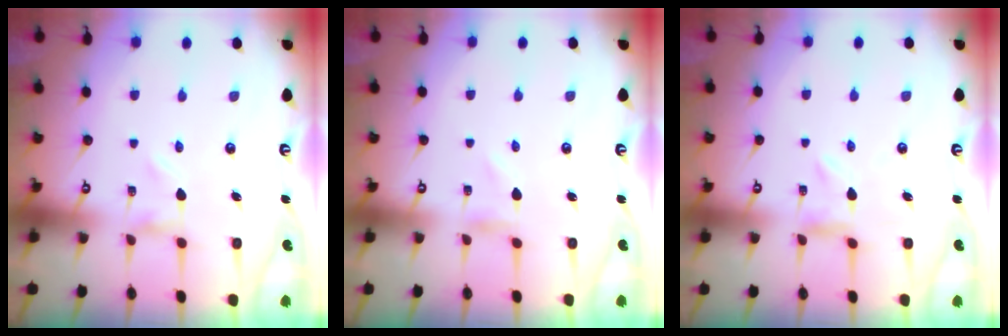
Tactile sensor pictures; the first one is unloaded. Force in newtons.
{"total": 1.0, "press": 1.0, "slide": 0.1}
{"total": 2.4, "press": 2.4, "slide": 0.3}